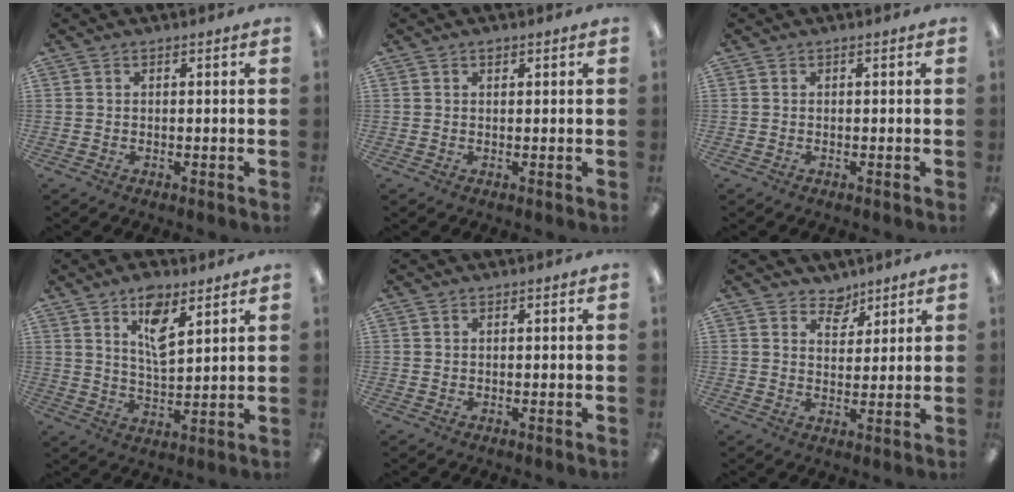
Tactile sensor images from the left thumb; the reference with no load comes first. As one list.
[{"total": 1.0, "force": [0.6, 0.5, 0.5], "torque": [-0.011, 0.002, 0.011]}, {"total": 0.0}, {"total": 9.1, "force": [5.8, 3.5, 6.1], "torque": [-0.094, -0.029, 0.097]}, {"total": 0.7, "force": [0.5, 0.4, 0.2], "torque": [-0.004, 0.002, 0.009]}, {"total": 5.2, "force": [4.3, 2.8, 0.7], "torque": [-0.006, -0.027, 0.076]}]